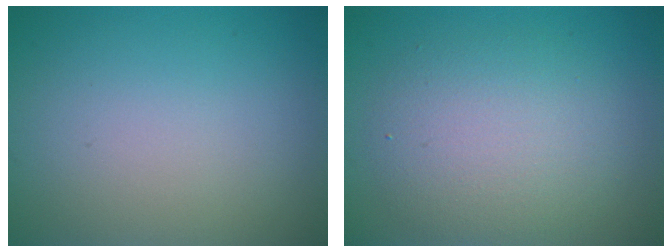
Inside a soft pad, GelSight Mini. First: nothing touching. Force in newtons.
{"total": 5.0, "press": 5.0, "slide": 0.2}